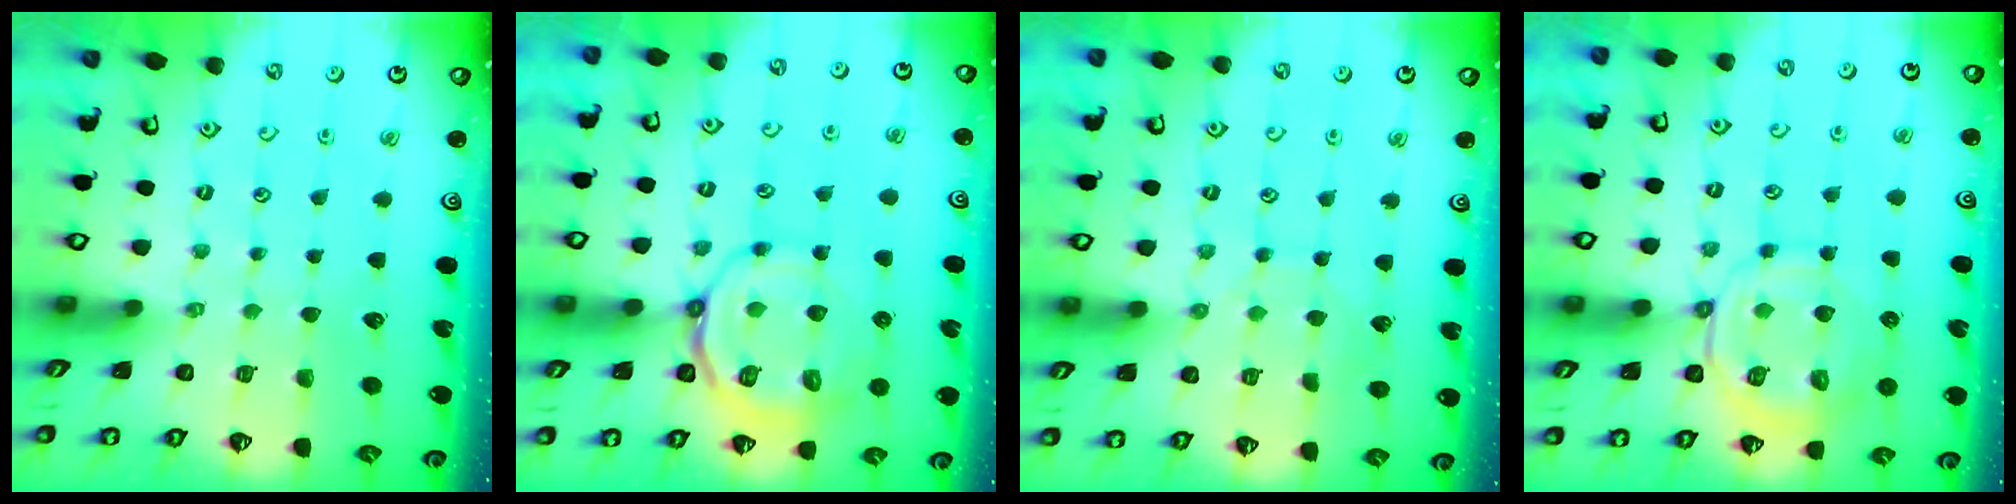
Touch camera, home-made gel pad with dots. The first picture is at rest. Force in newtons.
{"total": 11.5, "press": 11.2, "slide": 2.6}
{"total": 3.8, "press": 3.8, "slide": 0.3}
{"total": 10.4, "press": 10.4, "slide": 1.2}